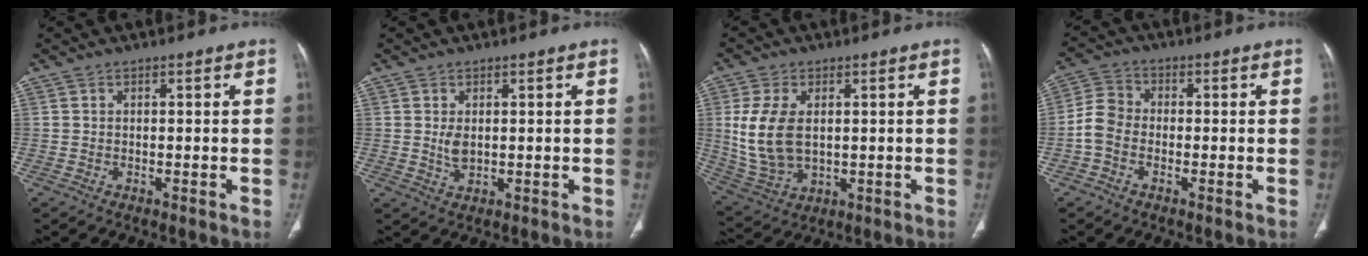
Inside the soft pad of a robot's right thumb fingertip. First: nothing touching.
{"total": 2.7, "force": [0.4, 1.6, 2.1], "torque": [-0.040, -0.009, 0.013]}
{"total": 12.3, "force": [1.4, 7.7, 9.5], "torque": [-0.194, -0.008, 0.041]}
{"total": 5.5, "force": [-1.5, 4.0, 3.5], "torque": [-0.062, 0.016, -0.042]}